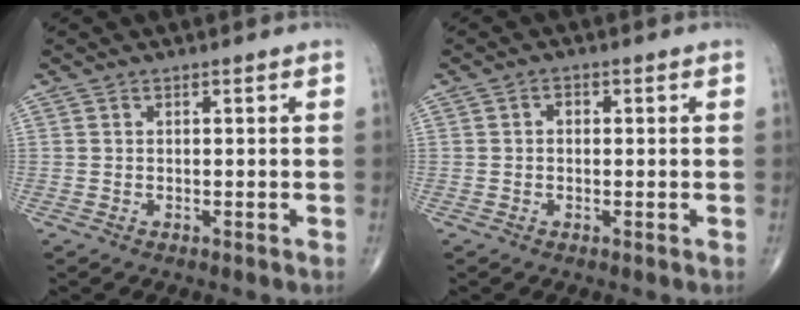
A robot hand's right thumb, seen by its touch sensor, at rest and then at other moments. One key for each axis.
{"total": 1.3, "fx": 0.1, "fy": 1.0, "fz": 0.8, "tx": -0.006, "ty": 0.007, "tz": -0.002}